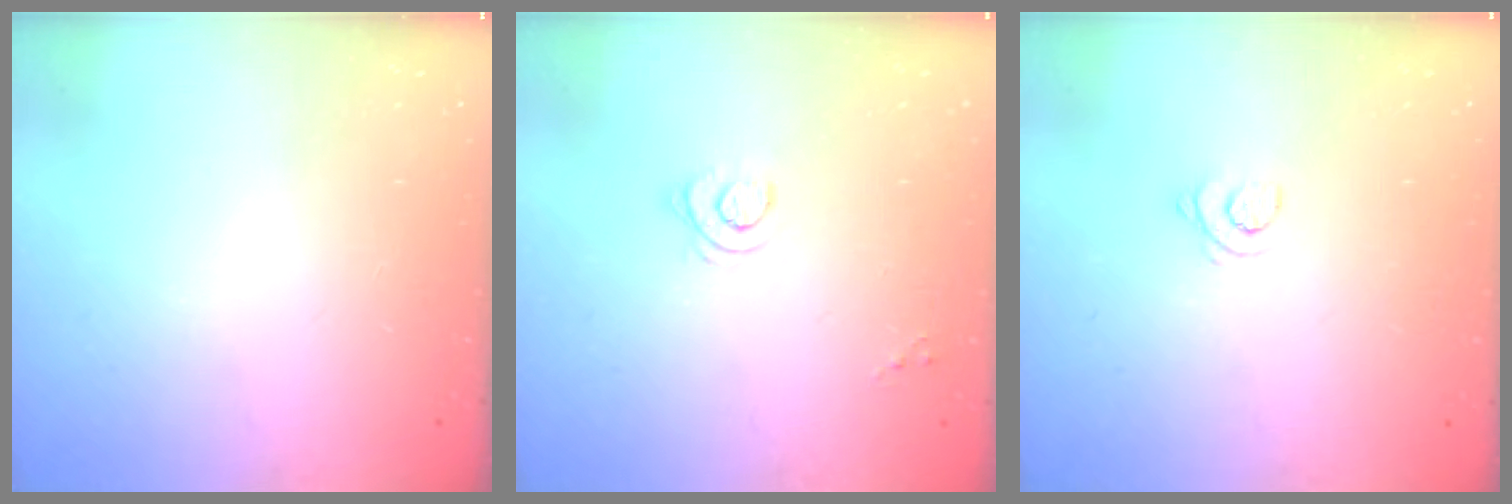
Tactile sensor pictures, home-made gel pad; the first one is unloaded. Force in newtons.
{"total": 5.7, "press": 5.7, "slide": 0.8}
{"total": 2.5, "press": 2.5, "slide": 0.3}